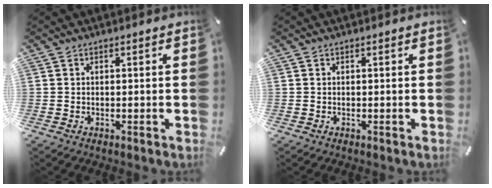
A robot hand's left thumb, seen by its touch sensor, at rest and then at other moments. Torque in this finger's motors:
{"motor_torque": [0.01, 0.01, -0.02, 0.00, 0.00]}